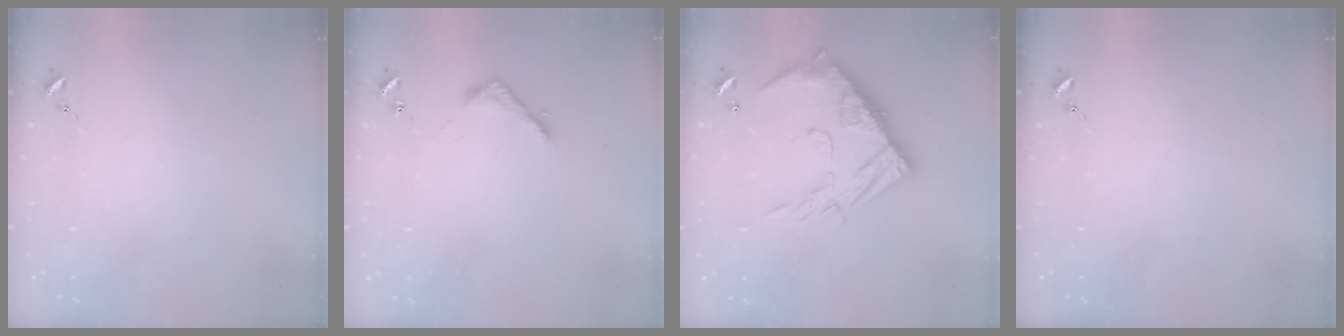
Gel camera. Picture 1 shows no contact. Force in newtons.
{"total": 3.6, "press": 3.6, "slide": 0.4}
{"total": 19.1, "press": 19.0, "slide": 1.8}
{"total": 0.0}